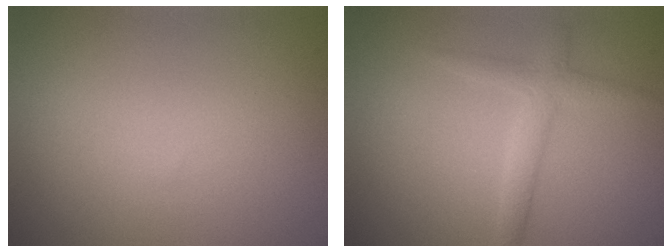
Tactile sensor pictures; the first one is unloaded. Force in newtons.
{"total": 2.3, "press": 2.3, "slide": 0.1}